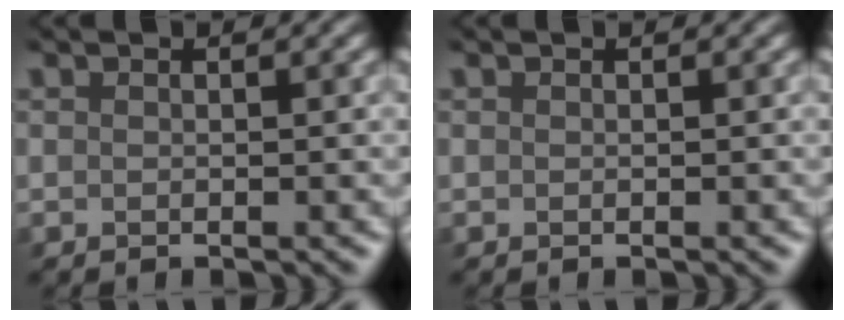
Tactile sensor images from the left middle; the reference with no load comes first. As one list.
[{"total": 0.0}]